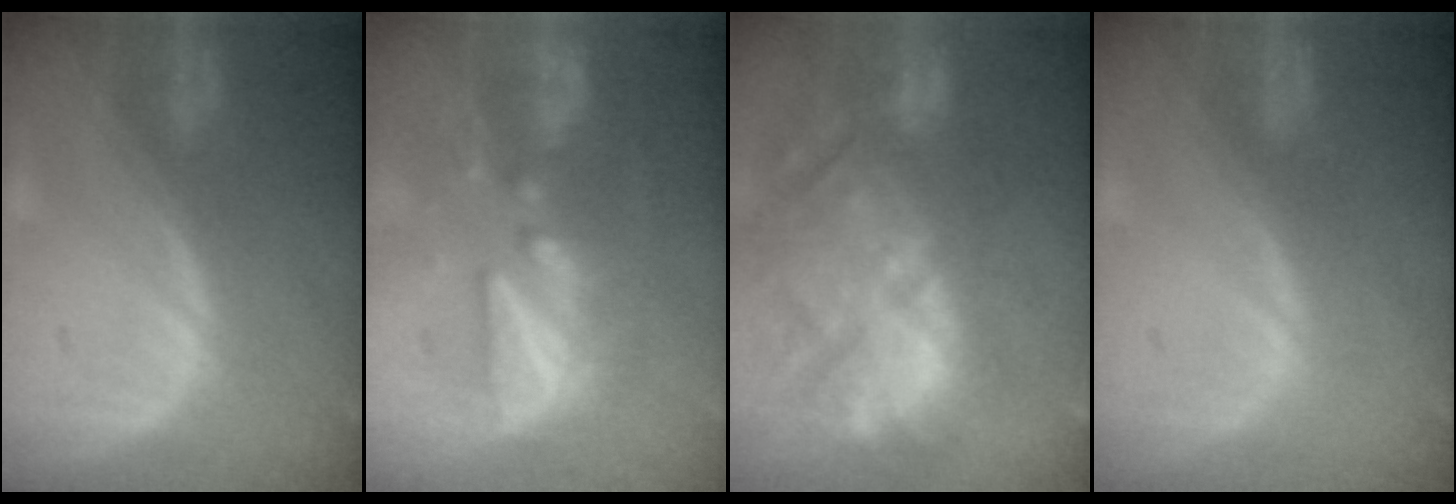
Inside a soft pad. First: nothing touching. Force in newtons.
{"total": 8.2, "press": 8.0, "slide": 1.8}
{"total": 14.6, "press": 12.8, "slide": 7.1}
{"total": 0.0}